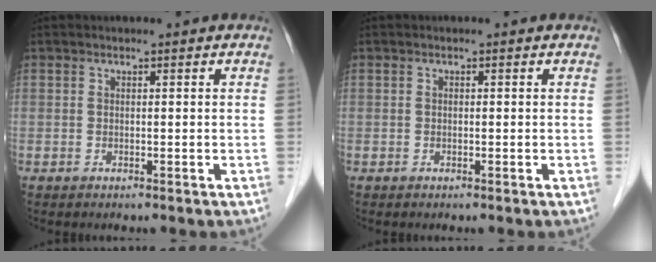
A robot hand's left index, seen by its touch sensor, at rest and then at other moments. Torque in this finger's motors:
{"motor_torque": [0.02, 0.08, 0.03, -0.01]}